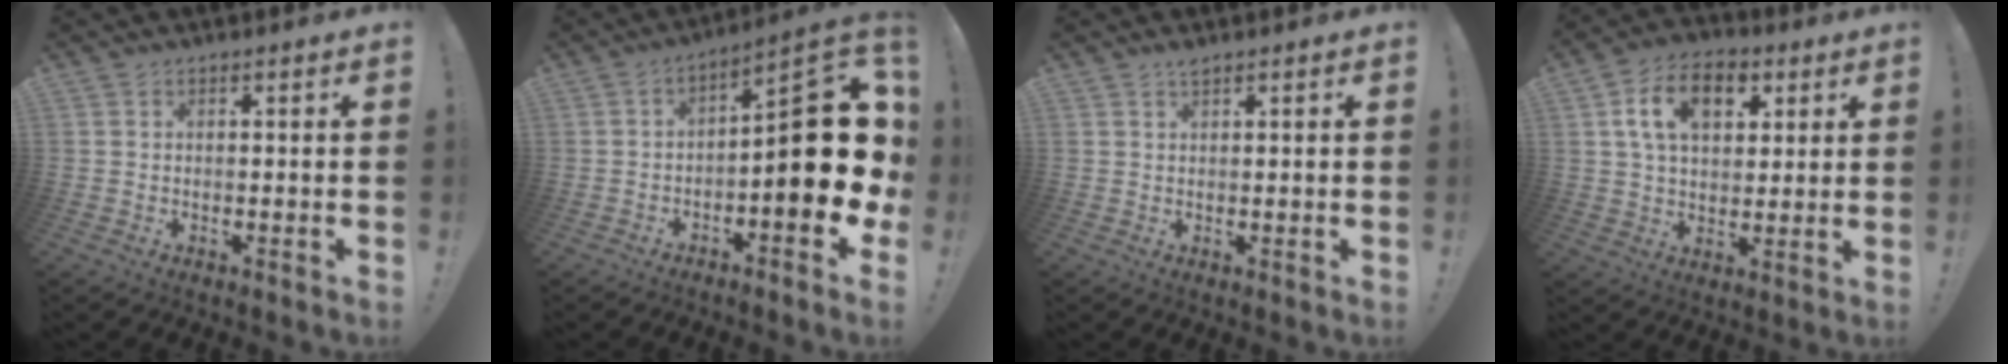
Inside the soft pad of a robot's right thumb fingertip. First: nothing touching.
{"total": 19.1, "force": [-2.2, 5.9, 18.0], "torque": [-0.238, 0.014, -0.034]}
{"total": 1.4, "force": [1.1, 0.0, 0.9], "torque": [-0.012, -0.003, 0.019]}
{"total": 14.0, "force": [5.1, 9.1, 9.3], "torque": [-0.142, 0.000, 0.095]}